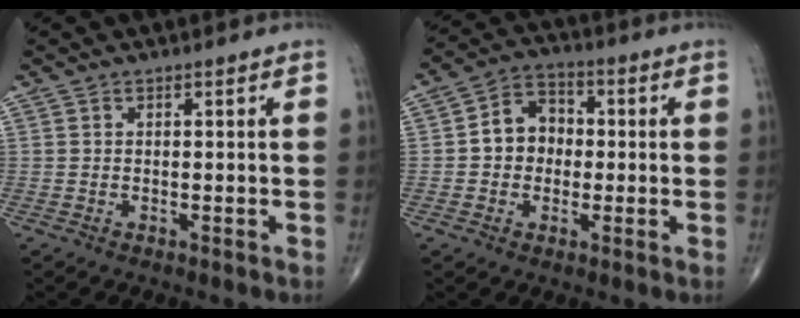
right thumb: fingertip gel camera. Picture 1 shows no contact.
{"total": 8.2, "force": [0.0, 6.7, 4.7], "torque": [-0.050, 0.024, -0.012]}